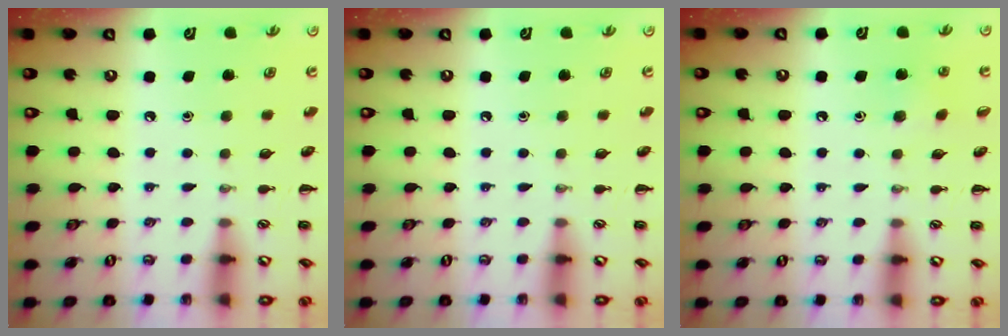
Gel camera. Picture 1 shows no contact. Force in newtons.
{"total": 0.0}
{"total": 5.7, "press": 5.5, "slide": 1.8}